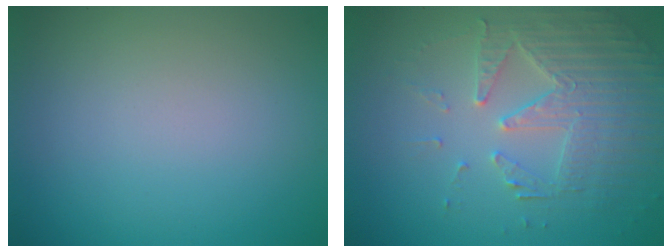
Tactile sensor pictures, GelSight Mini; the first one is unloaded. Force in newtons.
{"total": 4.2, "press": 3.9, "slide": 1.6}